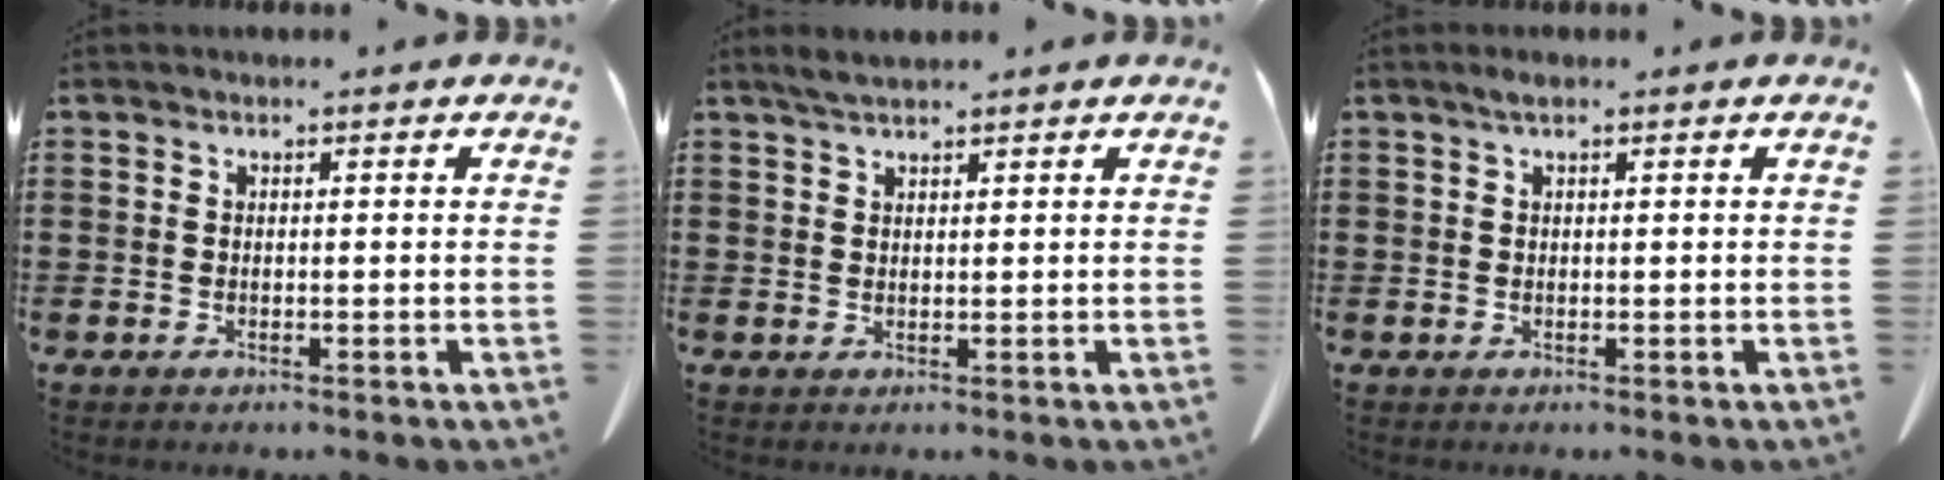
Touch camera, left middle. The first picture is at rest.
{"total": 2.0, "force": [1.7, 0.3, 1.0], "torque": [-0.024, 0.001, 0.033]}
{"total": 0.8, "force": [0.4, 0.2, 0.7], "torque": [-0.015, 0.000, 0.008]}